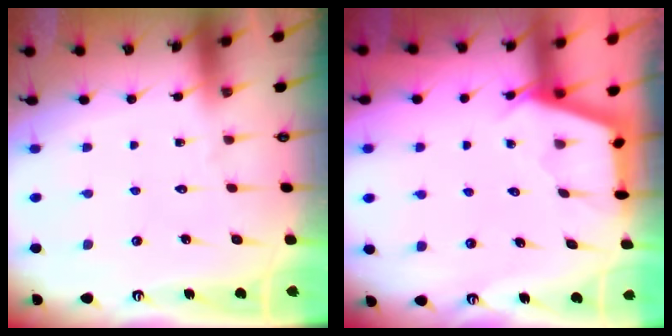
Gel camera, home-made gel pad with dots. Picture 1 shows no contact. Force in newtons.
{"total": 2.6, "press": 2.6, "slide": 0.3}